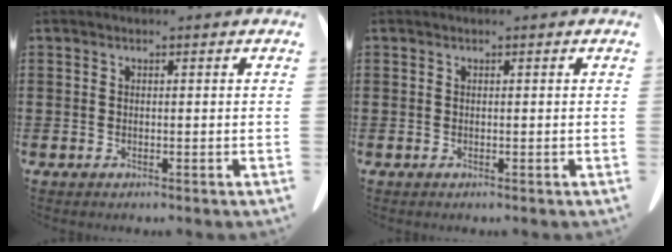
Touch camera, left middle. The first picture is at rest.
{"total": 0.0}